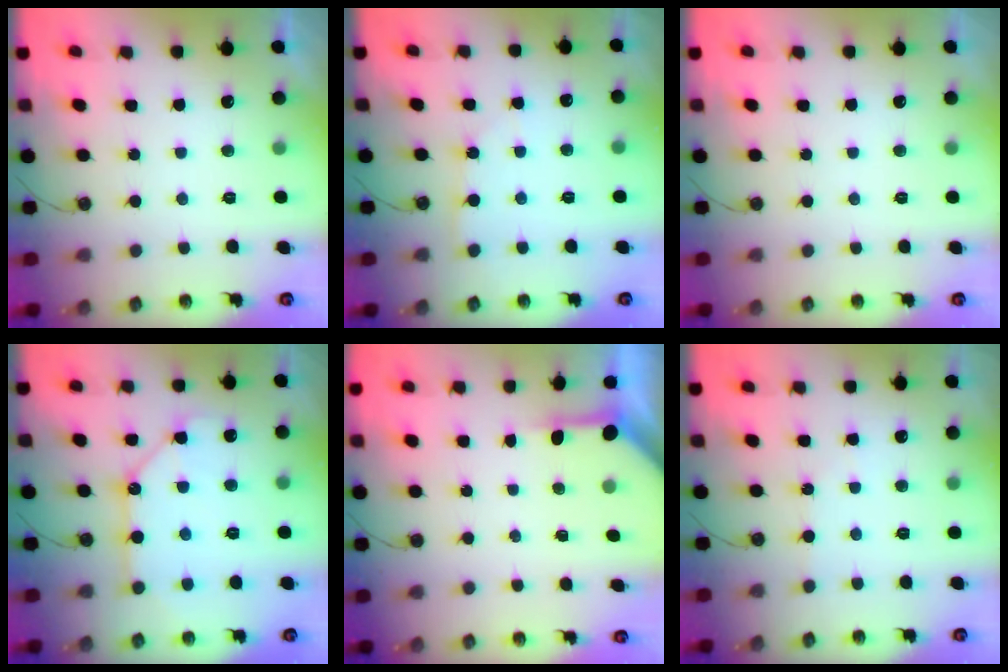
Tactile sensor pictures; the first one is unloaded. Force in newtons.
{"total": 4.2, "press": 4.2, "slide": 0.5}
{"total": 0.0}
{"total": 11.1, "press": 11.1, "slide": 0.9}
{"total": 3.8, "press": 3.7, "slide": 0.3}
{"total": 2.5, "press": 2.5, "slide": 0.4}